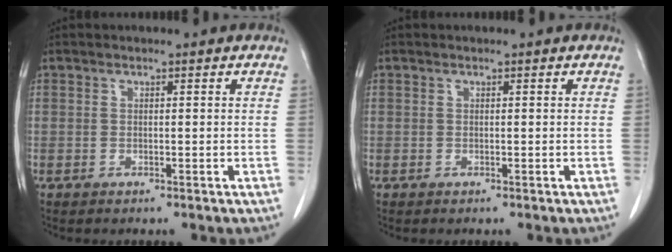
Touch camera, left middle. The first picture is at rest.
{"total": 0.0}